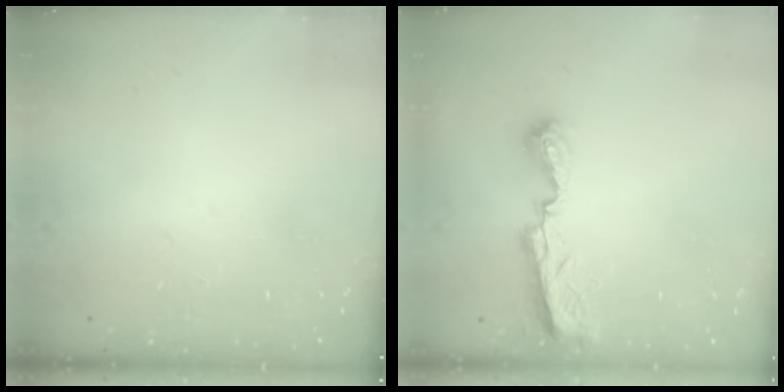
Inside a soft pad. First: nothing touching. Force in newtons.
{"total": 8.0, "press": 8.0, "slide": 0.4}